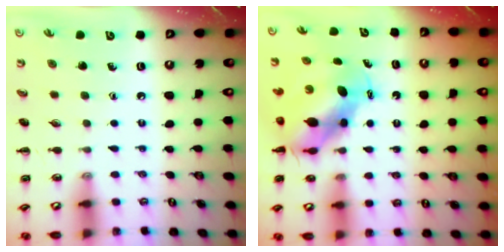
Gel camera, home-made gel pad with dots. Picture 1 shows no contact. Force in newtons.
{"total": 7.6, "press": 7.4, "slide": 1.8}